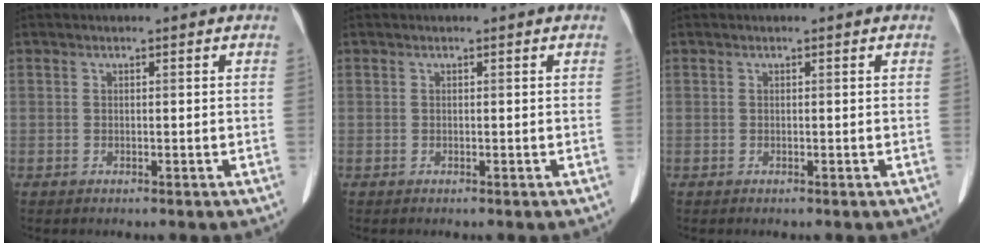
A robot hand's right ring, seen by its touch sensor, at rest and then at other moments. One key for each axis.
{"total": 0.0}
{"total": 0.0}